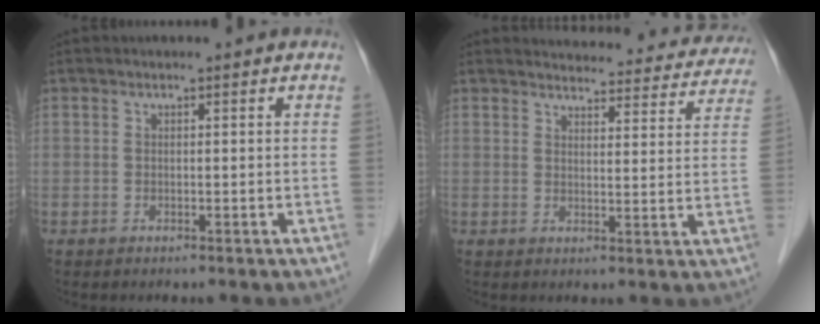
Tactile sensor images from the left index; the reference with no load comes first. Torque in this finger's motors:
{"motor_torque": [1.10, -1.04, -0.04, -0.04]}